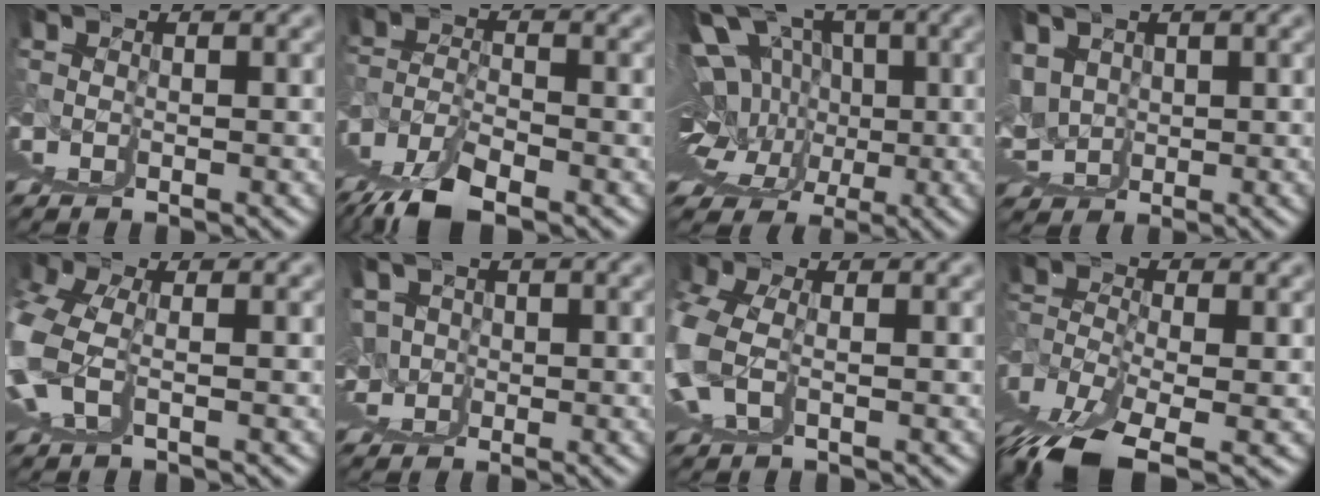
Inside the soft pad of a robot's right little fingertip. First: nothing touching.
{"total": 3.5, "force": [0.1, -1.1, 3.3], "torque": [-0.060, -0.010, 0.019]}
{"total": 10.5, "force": [3.5, 5.7, 8.2], "torque": [-0.104, -0.011, 0.067]}
{"total": 6.7, "force": [2.5, 5.3, 3.4], "torque": [-0.060, -0.029, 0.053]}
{"total": 1.6, "force": [0.4, 0.9, 1.3], "torque": [-0.040, -0.009, 0.015]}
{"total": 3.6, "force": [2.4, 1.6, 2.0], "torque": [-0.033, -0.016, 0.047]}
{"total": 2.5, "force": [0.8, 2.1, 1.2], "torque": [-0.039, -0.005, 0.016]}
{"total": 4.2, "force": [2.0, -2.8, 2.5], "torque": [-0.034, 0.011, 0.046]}